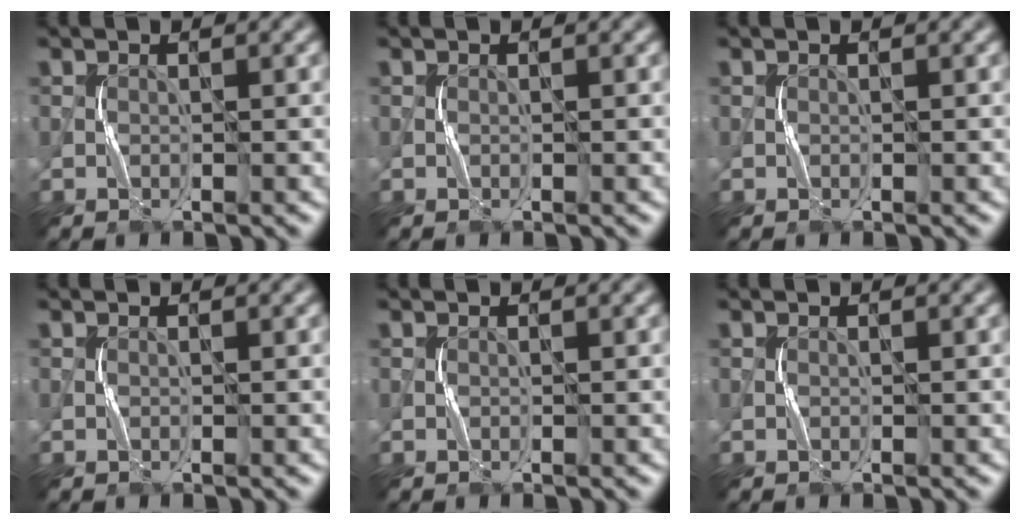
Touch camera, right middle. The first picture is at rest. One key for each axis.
{"total": 0.0}
{"total": 0.0}
{"total": 0.0}
{"total": 0.0}
{"total": 0.0}